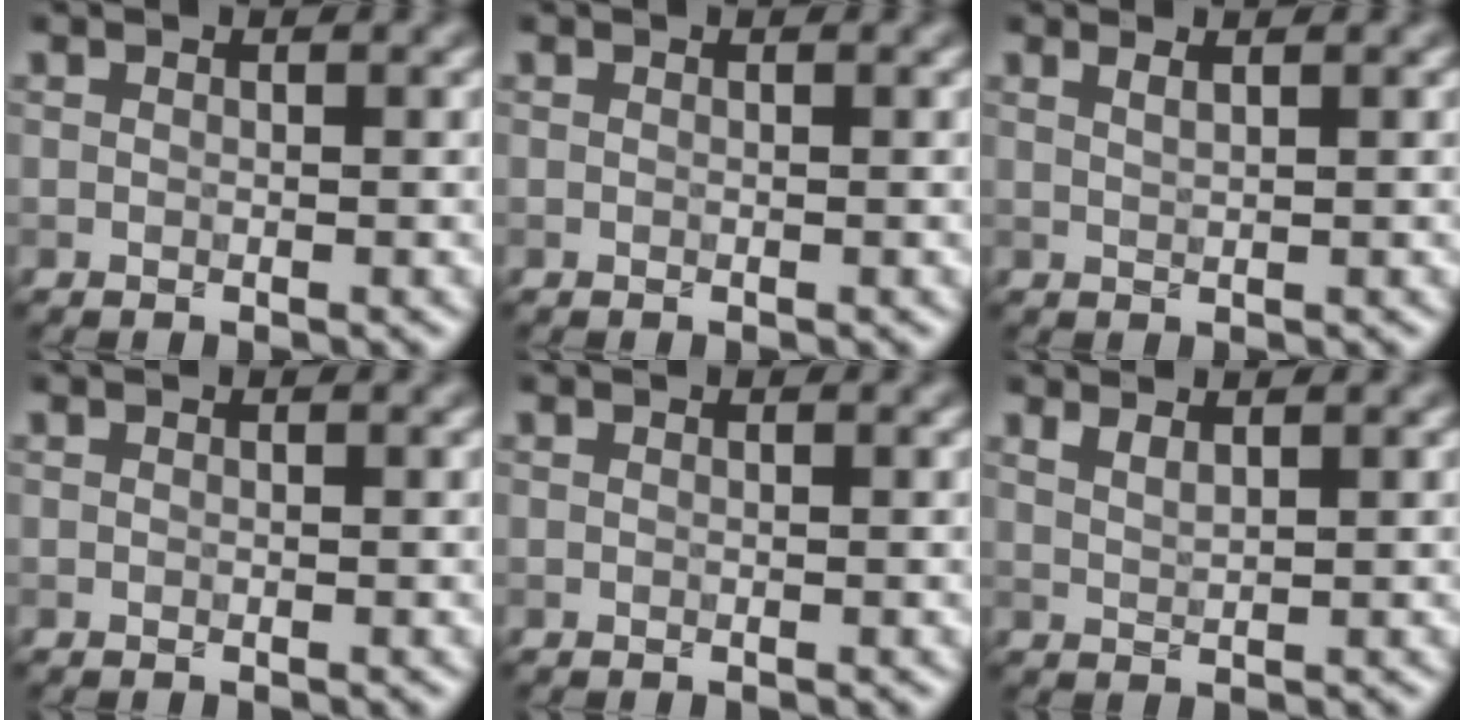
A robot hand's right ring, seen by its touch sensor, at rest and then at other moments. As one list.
[{"total": 0.0}, {"total": 1.5, "force": [1.0, 0.6, 1.0], "torque": [-0.007, 0.001, 0.004]}, {"total": 0.0}, {"total": 0.0}, {"total": 1.4, "force": [1.0, 0.4, 0.8], "torque": [-0.013, 0.000, 0.019]}]